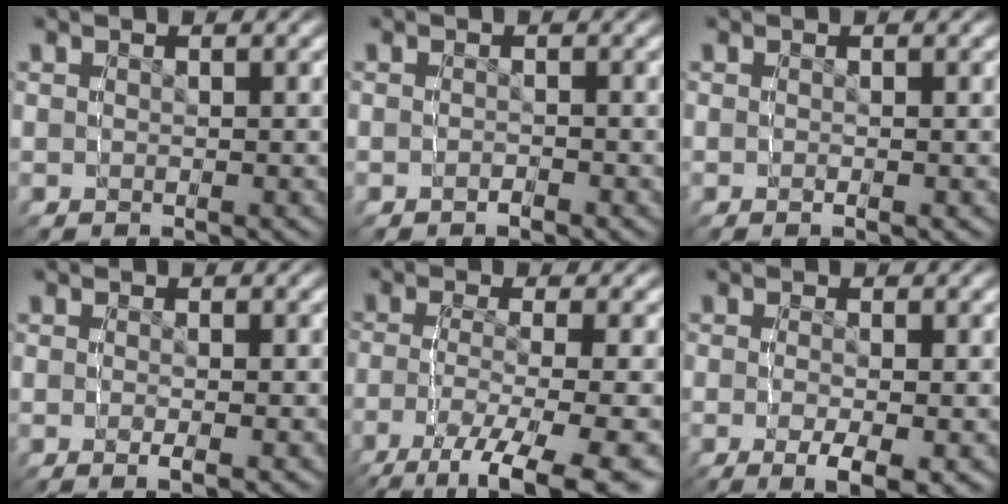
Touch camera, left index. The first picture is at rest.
{"total": 1.8, "force": [-1.2, -1.2, -0.7], "torque": [-0.001, -0.003, -0.014]}
{"total": 1.1, "force": [-0.2, -1.0, -0.2], "torque": [0.002, 0.005, -0.004]}
{"total": 1.7, "force": [0.3, -1.6, -0.6], "torque": [0.014, 0.009, 0.002]}
{"total": 2.8, "force": [-2.1, 0.2, 1.8], "torque": [-0.049, -0.009, -0.023]}
{"total": 1.4, "force": [0.0, -1.4, 0.1], "torque": [0.013, 0.008, -0.002]}